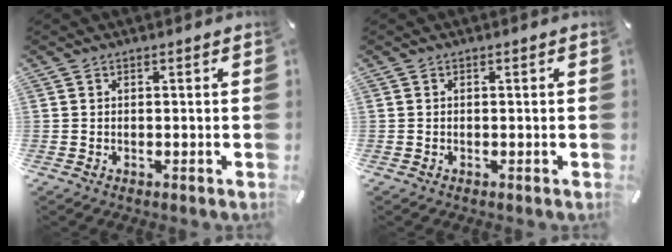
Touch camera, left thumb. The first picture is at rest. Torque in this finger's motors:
{"motor_torque": [-0.01, 0.00, -0.01, -0.01, 0.00]}